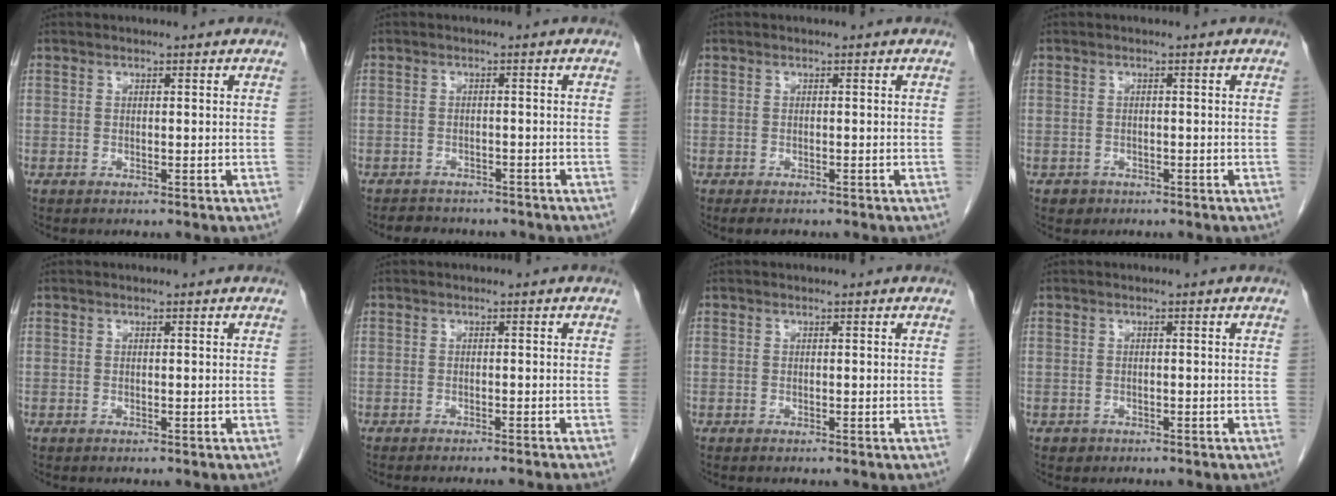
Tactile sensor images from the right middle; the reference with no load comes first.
{"total": 5.7, "force": [-5.0, 2.3, 1.3], "torque": [-0.022, 0.002, -0.062]}
{"total": 2.2, "force": [-1.8, 0.9, 1.0], "torque": [-0.017, -0.004, -0.021]}
{"total": 1.4, "force": [-0.8, 1.1, 0.0], "torque": [-0.001, 0.004, -0.010]}
{"total": 0.0}
{"total": 6.4, "force": [-5.9, -0.7, 2.4], "torque": [-0.011, -0.014, -0.074]}
{"total": 0.0}
{"total": 0.8, "force": [-0.5, 0.7, 0.0], "torque": [-0.004, 0.003, -0.006]}